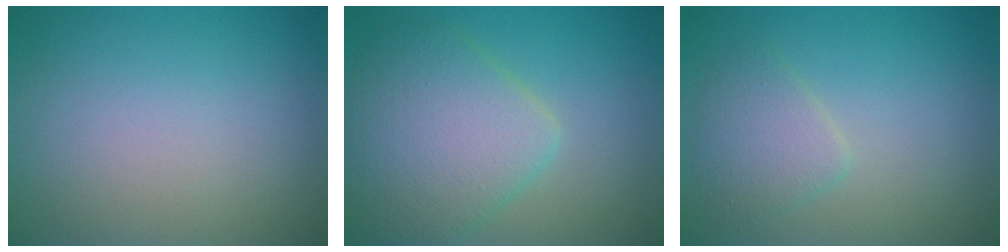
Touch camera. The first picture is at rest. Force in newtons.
{"total": 6.3, "press": 6.2, "slide": 0.3}
{"total": 2.6, "press": 2.6, "slide": 0.1}